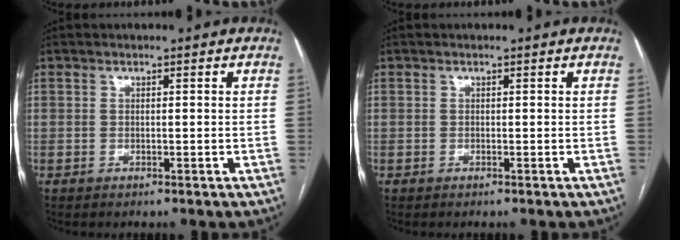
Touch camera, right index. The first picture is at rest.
{"total": 0.0}